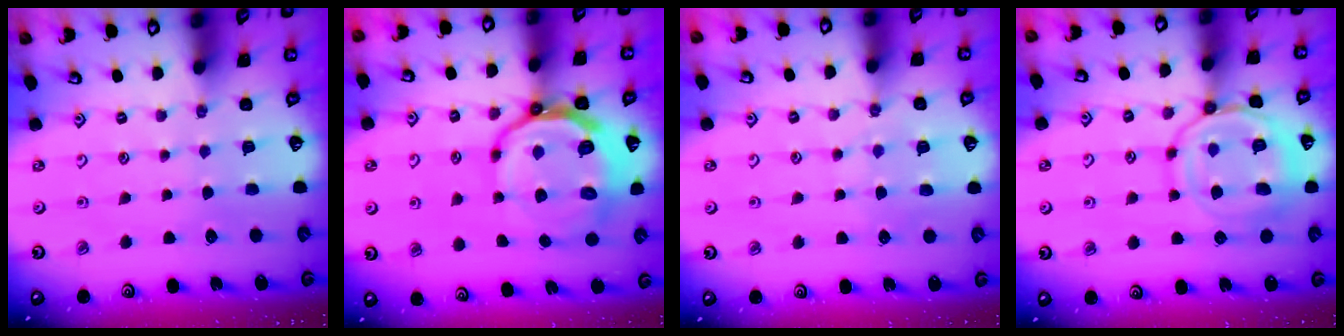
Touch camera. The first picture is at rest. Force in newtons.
{"total": 14.9, "press": 14.6, "slide": 3.1}
{"total": 6.5, "press": 6.4, "slide": 0.6}
{"total": 13.6, "press": 13.6, "slide": 1.3}